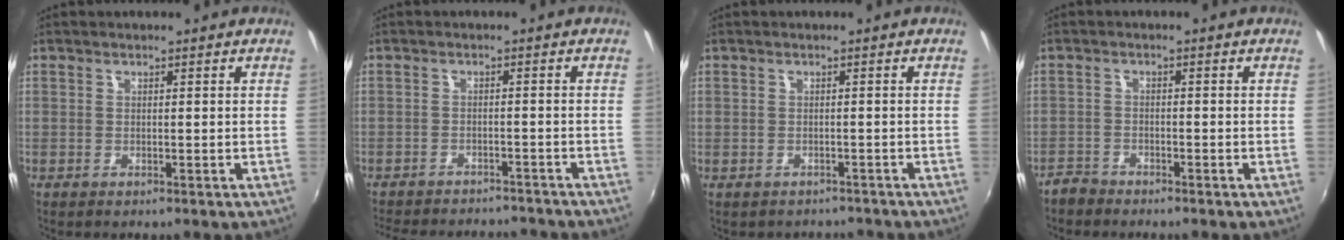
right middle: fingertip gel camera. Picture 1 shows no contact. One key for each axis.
{"total": 14.5, "fx": -12.8, "fy": 4.1, "fz": 5.3, "tx": -0.119, "ty": -0.005, "tz": -0.174}
{"total": 3.1, "fx": -1.9, "fy": 2.5, "fz": 0.1, "tx": 0.004, "ty": 0.019, "tz": -0.019}
{"total": 2.6, "fx": -2.4, "fy": 0.8, "fz": 0.1, "tx": -0.012, "ty": 0.000, "tz": -0.051}